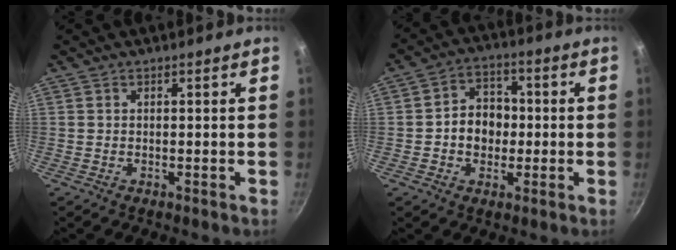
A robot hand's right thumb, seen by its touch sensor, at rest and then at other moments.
{"total": 10.4, "force": [-0.7, 8.4, 6.2], "torque": [-0.061, 0.021, -0.021]}